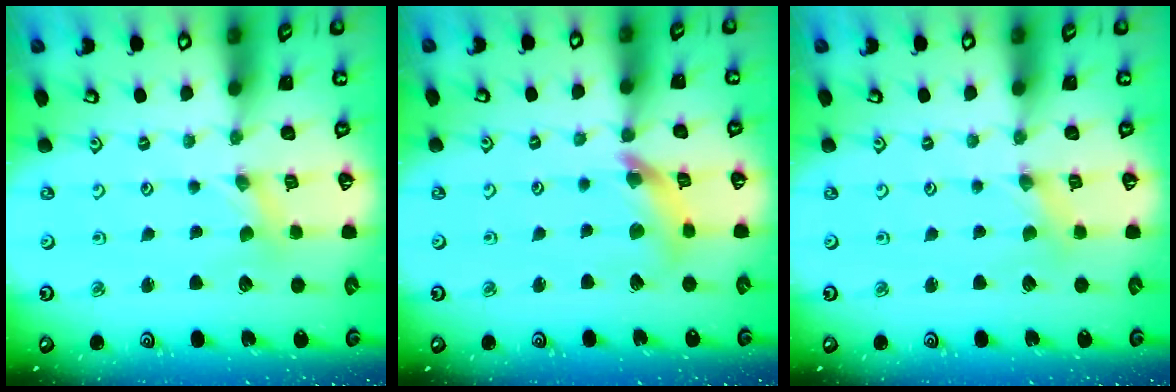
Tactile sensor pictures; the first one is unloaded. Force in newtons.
{"total": 9.9, "press": 9.9, "slide": 1.2}
{"total": 0.0}